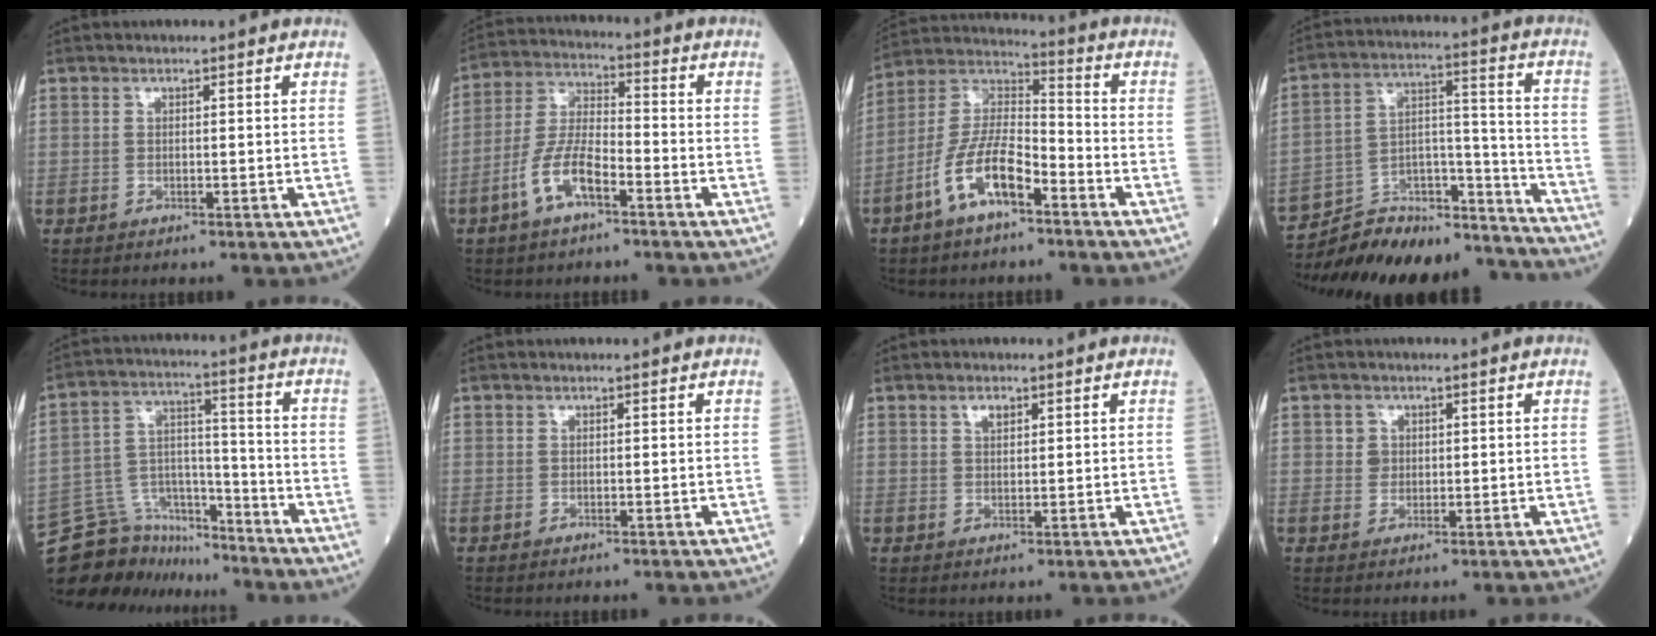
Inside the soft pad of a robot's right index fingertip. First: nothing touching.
{"total": 8.5, "force": [-4.3, 2.7, 6.8], "torque": [-0.145, 0.007, -0.087]}
{"total": 11.5, "force": [-5.8, 4.0, 9.0], "torque": [-0.191, 0.013, -0.113]}
{"total": 22.0, "force": [-21.2, 3.9, 4.5], "torque": [-0.083, 0.035, -0.323]}
{"total": 13.6, "force": [-12.9, 4.4, 1.3], "torque": [-0.031, 0.050, -0.222]}
{"total": 0.0}
{"total": 1.7, "force": [1.0, 0.8, 1.1], "torque": [-0.019, 0.001, 0.018]}
{"total": 1.9, "force": [0.5, 1.8, 0.4], "torque": [-0.004, -0.001, 0.006]}